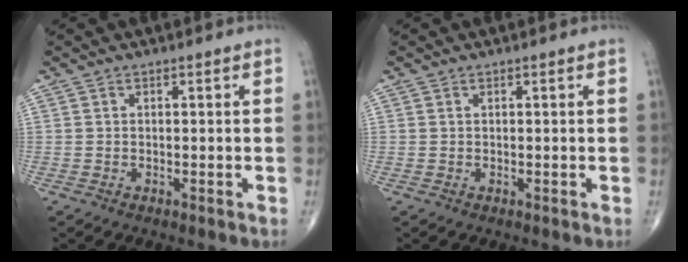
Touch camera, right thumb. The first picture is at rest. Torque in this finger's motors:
{"motor_torque": [-0.22, -0.21, 0.18, 0.17, 0.00]}